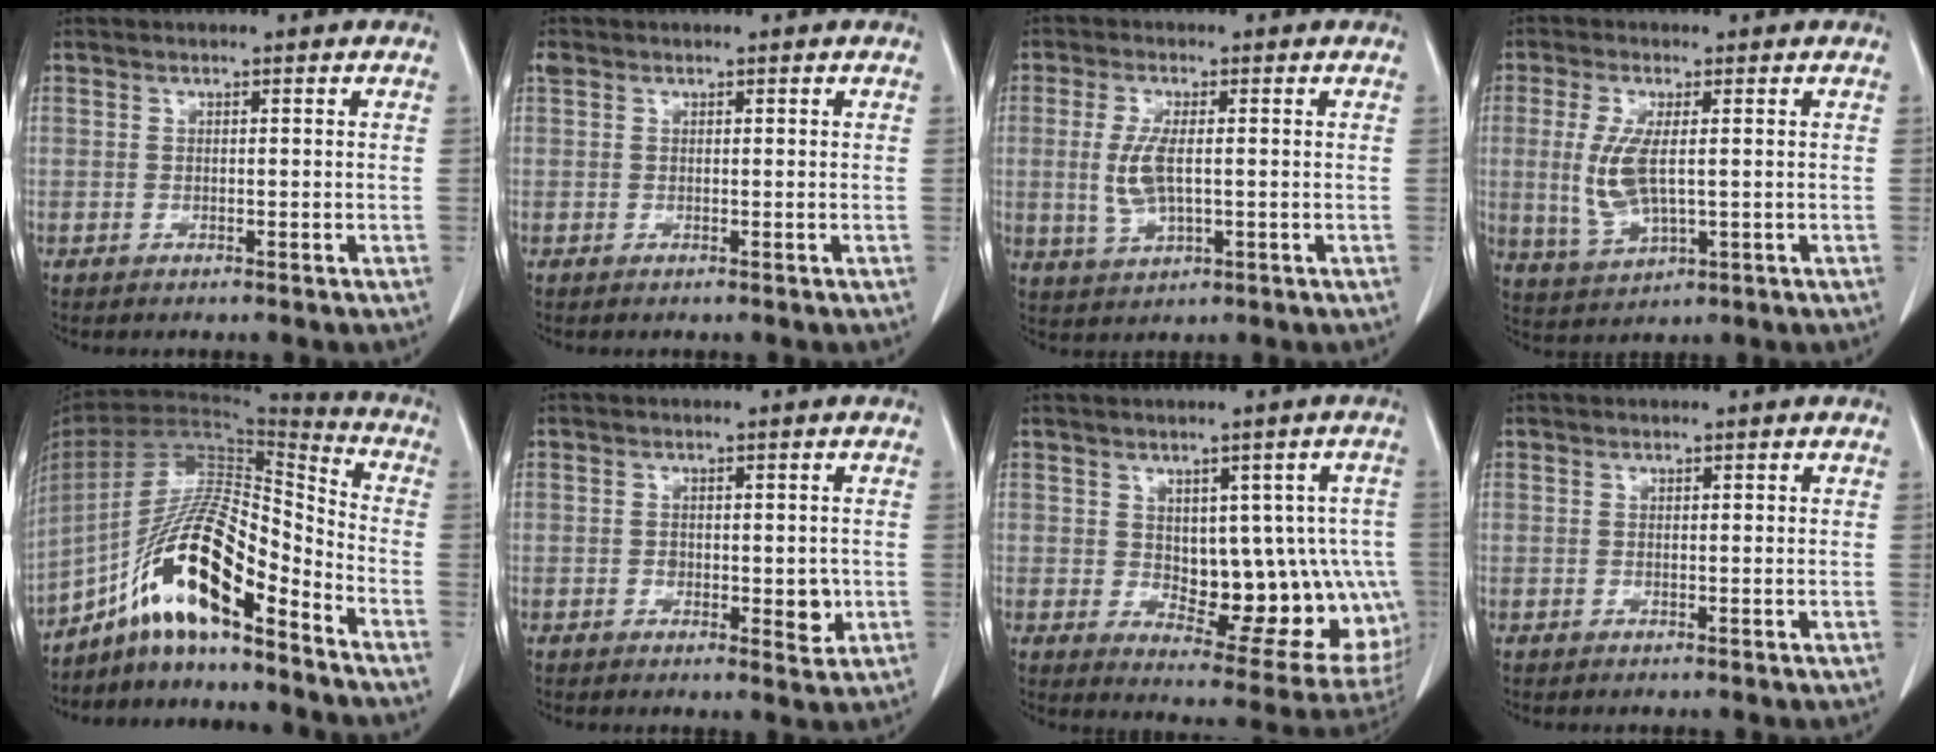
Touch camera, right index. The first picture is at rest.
{"total": 0.9, "force": [0.4, 0.7, 0.4], "torque": [-0.016, 0.017, 0.009]}
{"total": 5.7, "force": [-0.1, 2.0, 5.3], "torque": [-0.124, -0.004, 0.004]}
{"total": 7.3, "force": [0.3, 2.3, 6.9], "torque": [-0.160, -0.008, 0.012]}
{"total": 15.4, "force": [-9.9, 2.4, 11.5], "torque": [-0.217, 0.016, -0.177]}
{"total": 4.4, "force": [-0.8, 2.4, 3.6], "torque": [-0.040, -0.003, -0.006]}
{"total": 15.9, "force": [-0.4, 8.2, 13.7], "torque": [-0.132, 0.012, 0.020]}
{"total": 0.0}